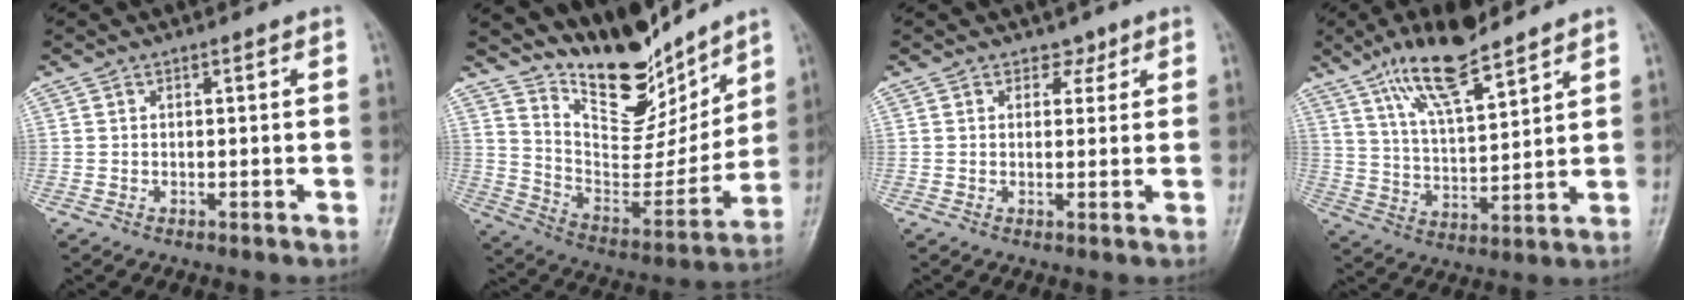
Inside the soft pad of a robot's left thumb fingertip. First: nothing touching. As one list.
[{"total": 19.0, "force": [15.5, 7.1, 8.3], "torque": [-0.077, -0.106, 0.271]}, {"total": 1.9, "force": [1.2, 1.4, 0.3], "torque": [0.014, -0.006, 0.012]}, {"total": 13.3, "force": [9.4, 3.7, 8.7], "torque": [-0.141, -0.047, 0.175]}]